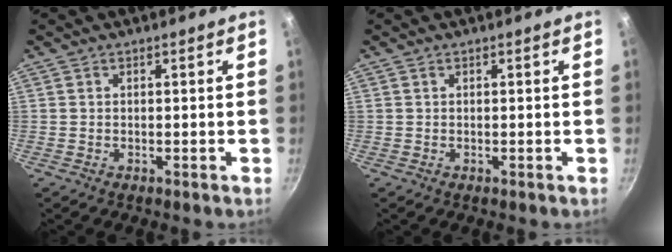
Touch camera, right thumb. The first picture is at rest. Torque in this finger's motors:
{"motor_torque": [-0.02, -0.08, -0.09, -0.15, 0.06]}